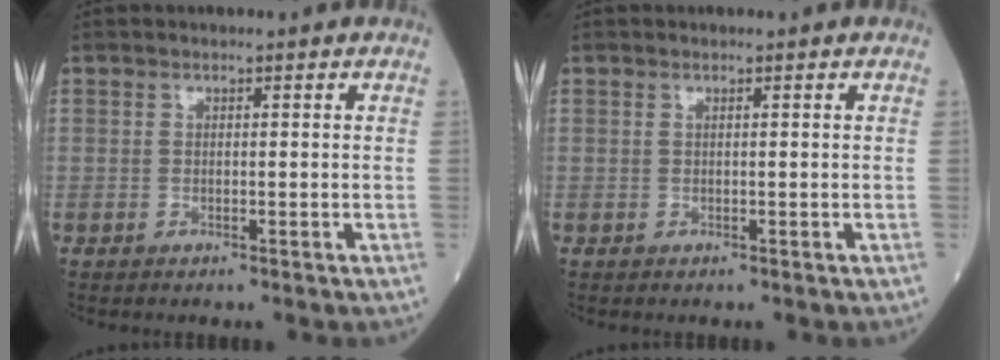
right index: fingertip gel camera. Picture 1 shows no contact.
{"total": 0.0}